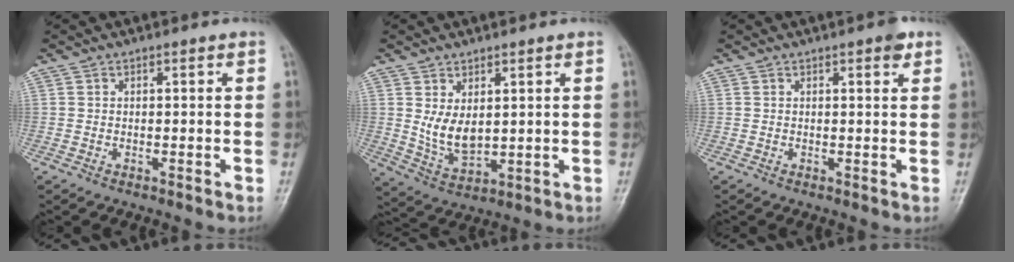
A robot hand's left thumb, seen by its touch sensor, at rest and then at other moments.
{"total": 6.6, "force": [1.7, 3.6, 5.2], "torque": [-0.084, -0.021, 0.049]}
{"total": 2.2, "force": [1.3, 0.6, 1.7], "torque": [-0.019, -0.004, 0.015]}